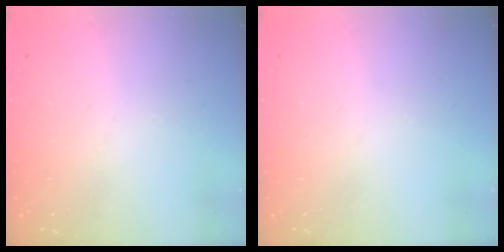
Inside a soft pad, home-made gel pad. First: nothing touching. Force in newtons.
{"total": 0.0}